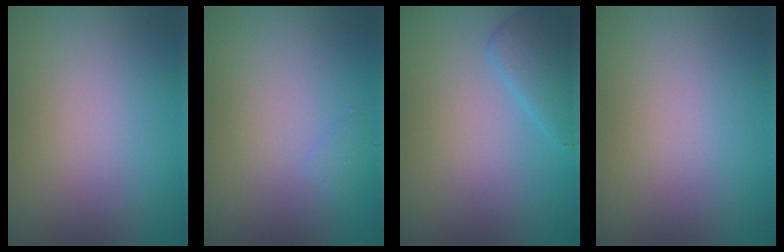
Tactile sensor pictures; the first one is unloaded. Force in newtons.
{"total": 0.5, "press": 0.5, "slide": 0.0}
{"total": 2.8, "press": 2.8, "slide": 0.2}
{"total": 0.0}